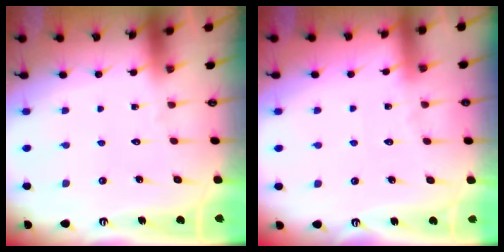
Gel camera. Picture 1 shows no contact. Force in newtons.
{"total": 3.8, "press": 3.8, "slide": 0.5}